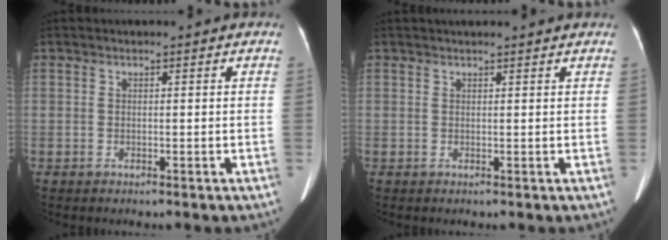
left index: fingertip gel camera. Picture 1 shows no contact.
{"total": 4.6, "force": [4.2, 0.2, 1.8], "torque": [-0.023, 0.026, 0.047]}